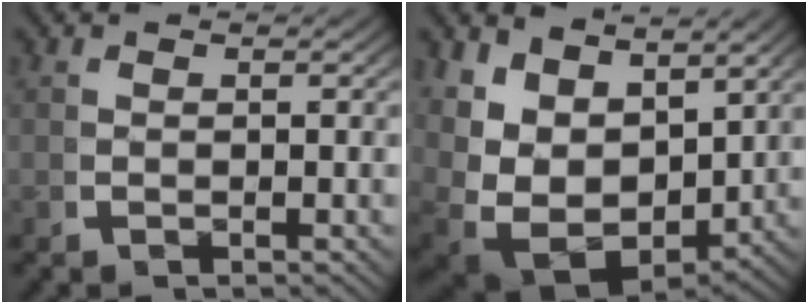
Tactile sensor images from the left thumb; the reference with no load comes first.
{"total": 10.3, "force": [-1.7, 7.3, 7.1], "torque": [-0.181, -0.058, -0.008]}